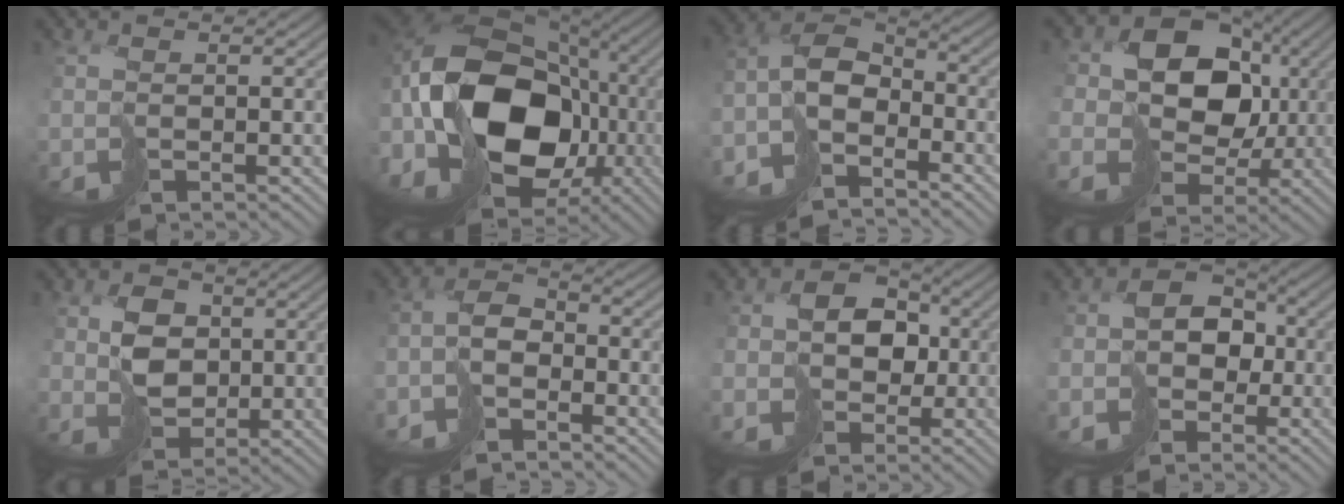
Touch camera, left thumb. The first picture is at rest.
{"total": 20.0, "force": [-1.1, 14.0, 14.3], "torque": [-0.338, -0.007, -0.013]}
{"total": 8.0, "force": [-5.6, 4.1, 3.9], "torque": [-0.065, 0.001, -0.118]}
{"total": 11.7, "force": [1.8, 9.8, 6.0], "torque": [-0.105, -0.006, 0.024]}
{"total": 4.5, "force": [0.7, 3.9, 2.2], "torque": [-0.040, 0.008, 0.012]}
{"total": 4.8, "force": [-4.0, 2.1, 1.7], "torque": [-0.023, 0.006, -0.088]}
{"total": 5.6, "force": [-1.2, 4.9, 2.3], "torque": [-0.012, 0.000, -0.037]}
{"total": 5.8, "force": [-2.5, 4.7, 2.2], "torque": [-0.020, 0.000, -0.056]}